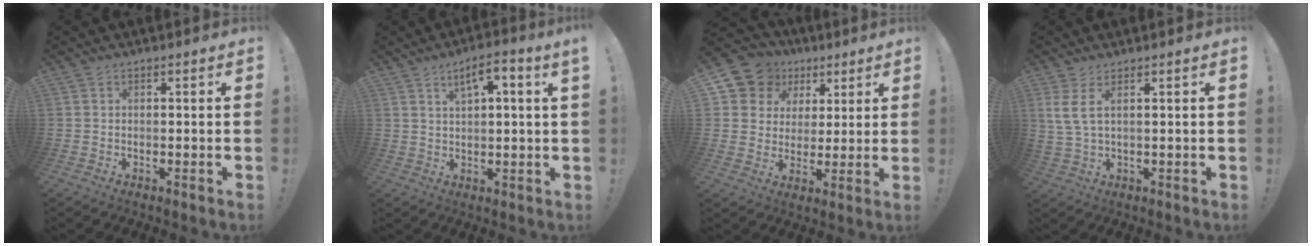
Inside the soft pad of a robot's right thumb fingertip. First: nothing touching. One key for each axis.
{"total": 5.4, "fx": 2.6, "fy": 0.4, "fz": 4.7, "tx": -0.078, "ty": -0.008, "tz": 0.040}
{"total": 10.2, "fx": 4.9, "fy": 8.7, "fz": 2.2, "tx": -0.036, "ty": -0.032, "tz": 0.102}
{"total": 4.6, "fx": 2.3, "fy": 0.7, "fz": 4.0, "tx": -0.070, "ty": -0.014, "tz": 0.043}